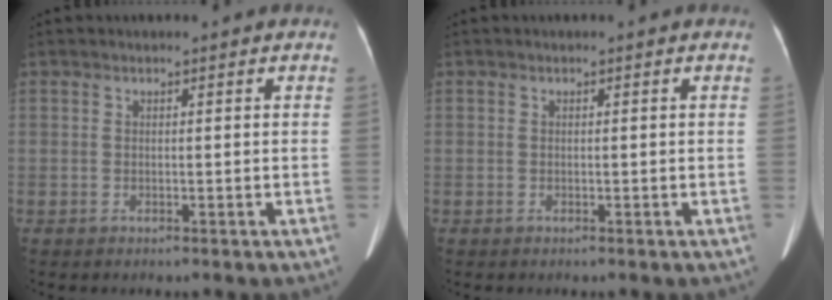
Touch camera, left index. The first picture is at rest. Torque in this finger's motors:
{"motor_torque": [0.11, -0.07, -0.01, 0.01]}